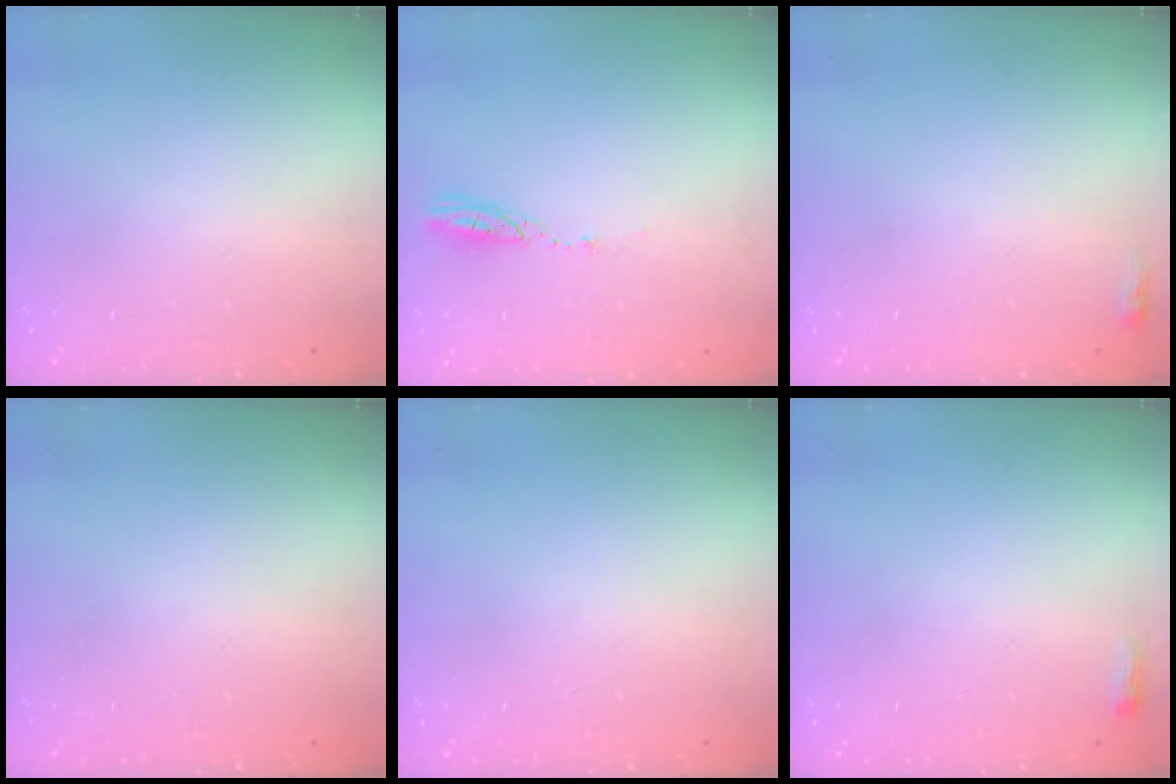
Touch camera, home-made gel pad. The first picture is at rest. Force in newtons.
{"total": 3.7, "press": 3.6, "slide": 0.3}
{"total": 2.2, "press": 2.2, "slide": 0.6}
{"total": 0.0}
{"total": 0.0}
{"total": 2.6, "press": 2.5, "slide": 0.6}